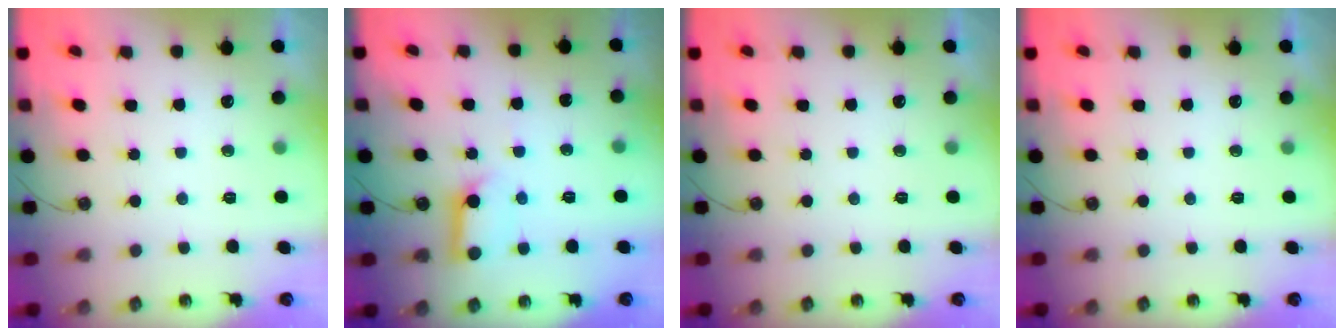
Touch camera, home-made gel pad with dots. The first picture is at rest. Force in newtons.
{"total": 10.4, "press": 10.3, "slide": 1.2}
{"total": 0.0}
{"total": 0.0}